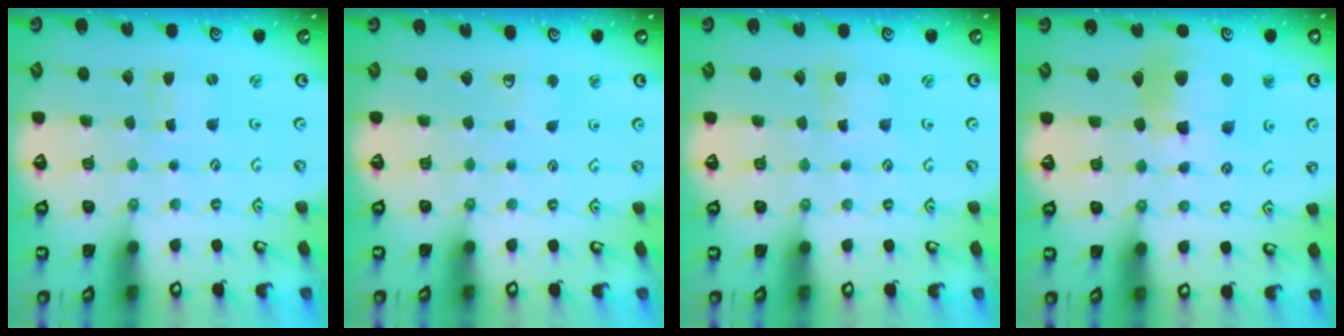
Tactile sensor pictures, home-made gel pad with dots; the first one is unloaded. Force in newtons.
{"total": 4.9, "press": 4.8, "slide": 0.9}
{"total": 1.0, "press": 1.0, "slide": 0.2}
{"total": 12.6, "press": 12.5, "slide": 1.7}